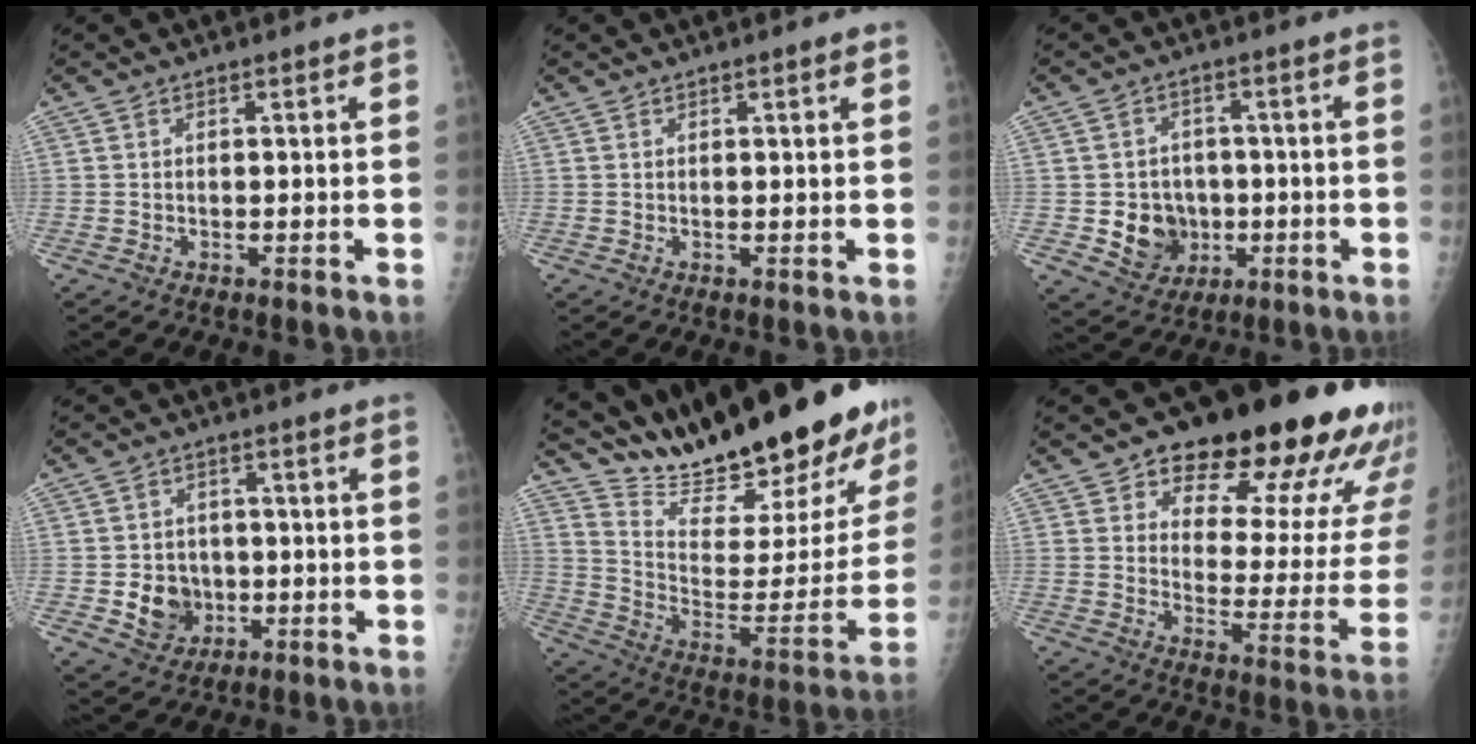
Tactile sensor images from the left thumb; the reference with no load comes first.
{"total": 1.1, "force": [0.7, 0.2, 0.9], "torque": [-0.012, -0.001, 0.009]}
{"total": 8.2, "force": [-1.3, 7.3, 3.5], "torque": [-0.021, 0.007, -0.011]}
{"total": 6.9, "force": [-1.2, 6.1, 3.0], "torque": [-0.020, 0.007, -0.013]}
{"total": 29.9, "force": [25.1, 6.2, 15.0], "torque": [-0.206, -0.139, 0.367]}
{"total": 24.3, "force": [16.7, 9.3, 15.1], "torque": [-0.147, -0.085, 0.215]}